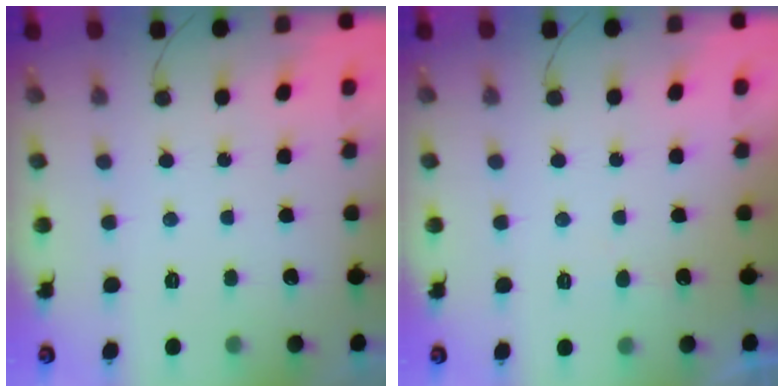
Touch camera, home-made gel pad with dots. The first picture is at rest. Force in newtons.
{"total": 3.9, "press": 3.9, "slide": 0.3}